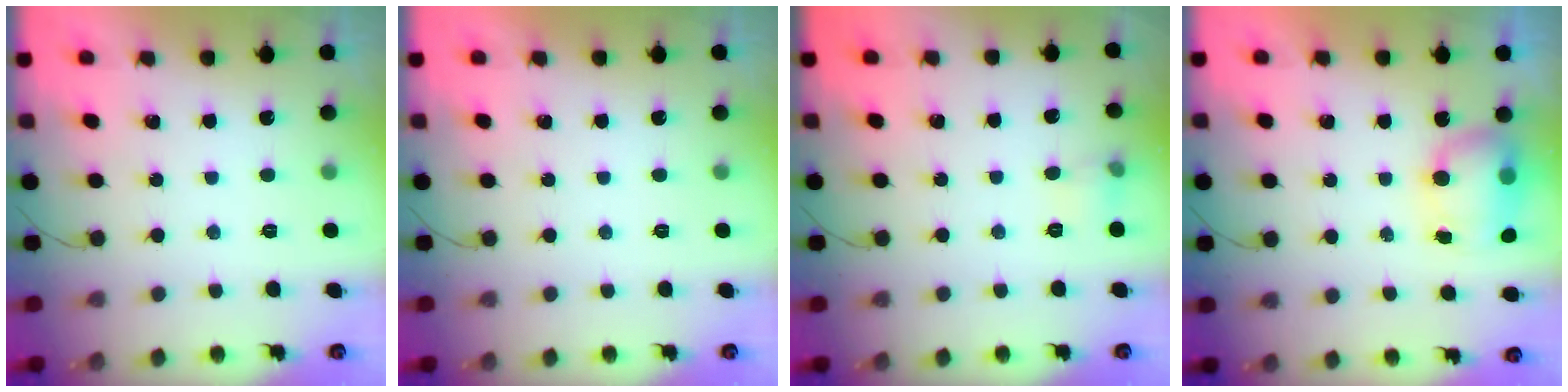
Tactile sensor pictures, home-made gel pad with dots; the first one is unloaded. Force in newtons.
{"total": 0.0}
{"total": 5.2, "press": 5.0, "slide": 1.3}
{"total": 7.8, "press": 7.5, "slide": 2.0}